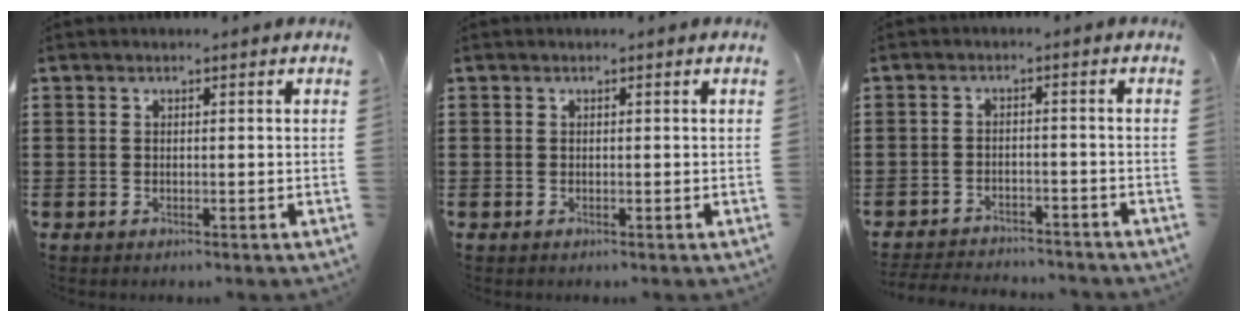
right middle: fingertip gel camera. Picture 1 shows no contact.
{"total": 0.0}
{"total": 3.3, "force": [-3.2, 0.3, 0.2], "torque": [-0.009, 0.000, -0.068]}